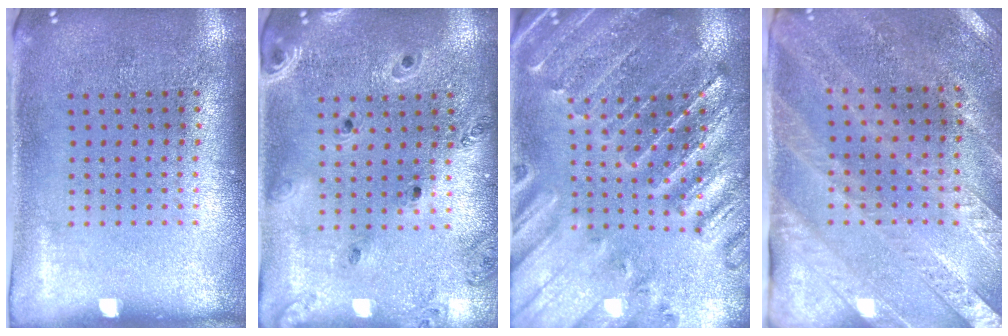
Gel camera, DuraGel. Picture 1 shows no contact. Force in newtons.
{"total": 0.6, "press": 0.6, "slide": 0.1}
{"total": 1.6, "press": 1.6, "slide": 0.3}
{"total": 2.6, "press": 2.3, "slide": 1.3}